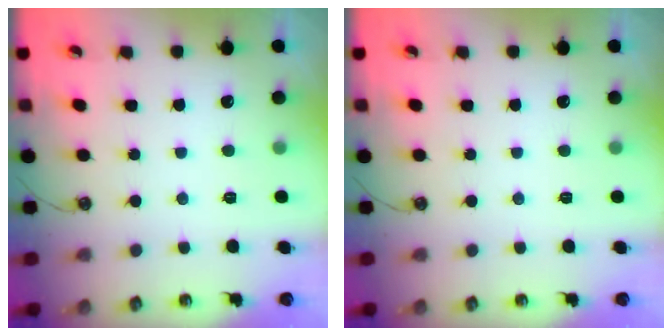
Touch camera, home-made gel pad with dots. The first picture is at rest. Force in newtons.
{"total": 0.0}